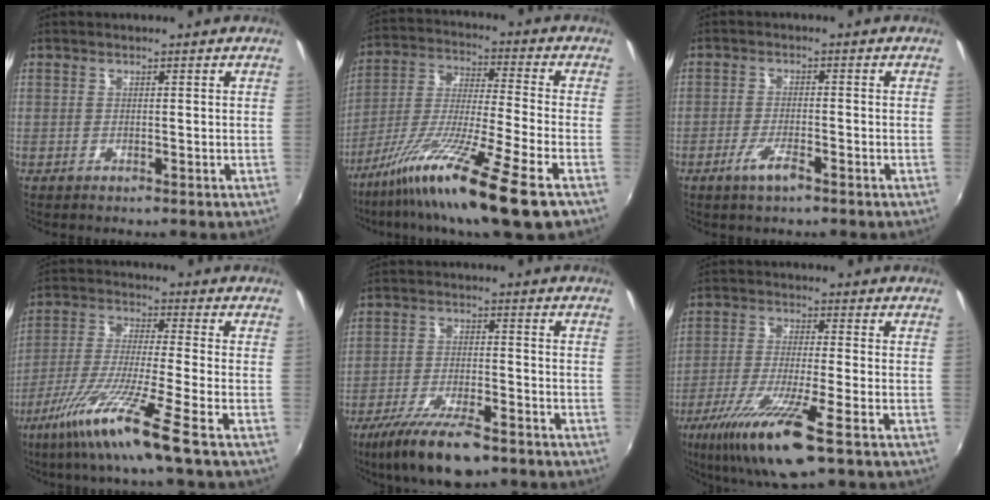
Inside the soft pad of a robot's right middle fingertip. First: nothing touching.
{"total": 18.1, "force": [-11.5, 0.0, 13.9], "torque": [-0.268, -0.042, -0.207]}
{"total": 3.9, "force": [-2.5, 0.7, 2.9], "torque": [-0.065, -0.005, -0.049]}
{"total": 12.2, "force": [-7.6, -1.5, 9.4], "torque": [-0.199, -0.020, -0.141]}
{"total": 12.6, "force": [-9.0, 3.6, 8.1], "torque": [-0.175, -0.028, -0.157]}
{"total": 13.6, "force": [-7.8, 1.1, 11.1], "torque": [-0.232, -0.041, -0.143]}